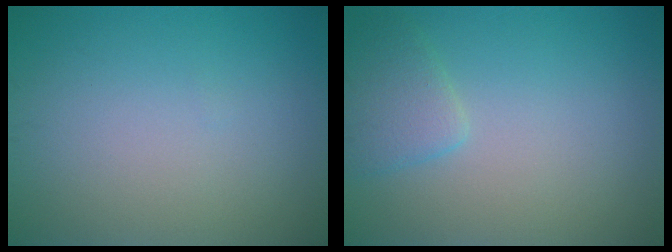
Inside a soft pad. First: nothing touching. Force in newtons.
{"total": 2.3, "press": 2.3, "slide": 0.2}